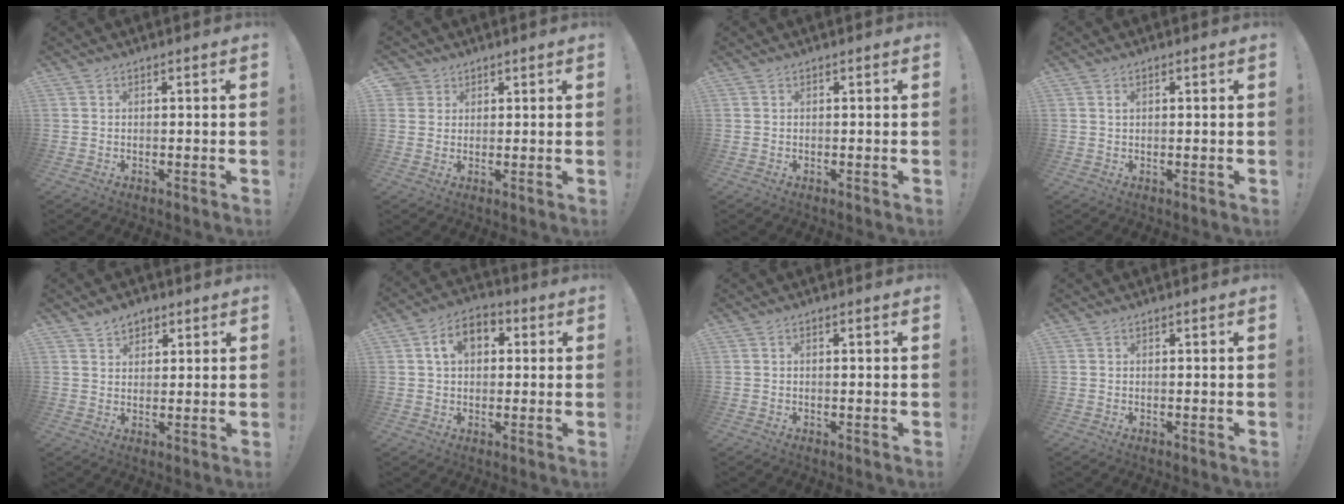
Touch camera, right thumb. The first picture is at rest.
{"total": 3.2, "force": [1.9, 2.6, 0.4], "torque": [-0.012, -0.006, 0.034]}
{"total": 0.0}
{"total": 0.7, "force": [0.2, 0.3, 0.5], "torque": [-0.010, 0.002, 0.004]}
{"total": 4.2, "force": [3.0, 2.8, 1.0], "torque": [-0.015, -0.013, 0.055]}
{"total": 9.5, "force": [2.4, 6.8, 6.2], "torque": [-0.101, 0.017, 0.045]}
{"total": 0.9, "force": [-0.1, -0.2, 0.9], "torque": [-0.017, 0.000, -0.004]}
{"total": 0.0}